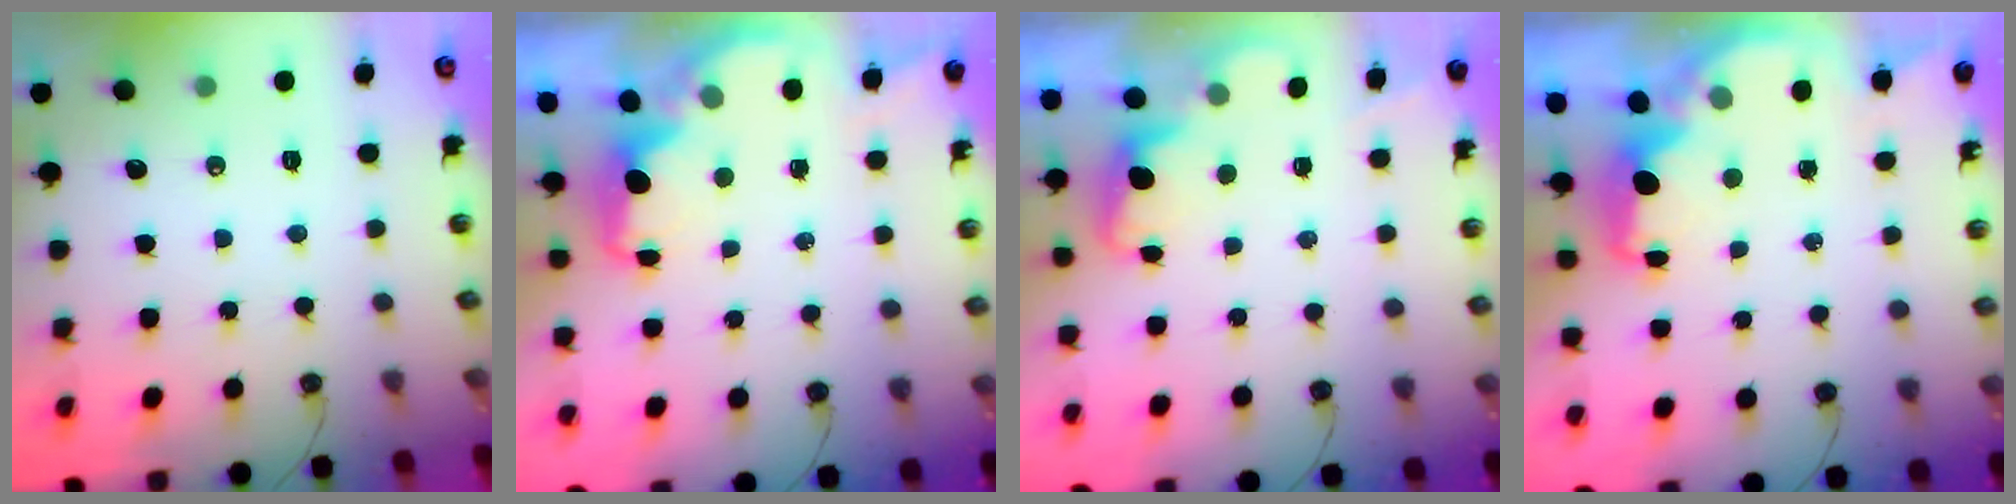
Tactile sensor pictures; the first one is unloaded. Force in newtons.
{"total": 2.2, "press": 2.0, "slide": 0.9}
{"total": 2.0, "press": 1.8, "slide": 0.9}
{"total": 3.5, "press": 3.5, "slide": 0.6}